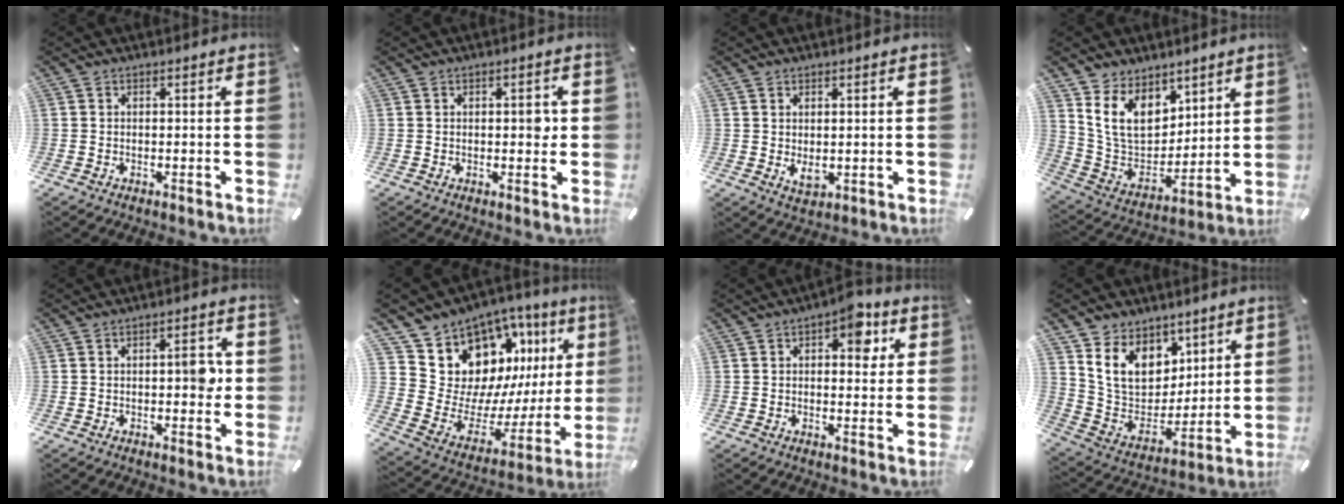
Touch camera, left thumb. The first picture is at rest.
{"total": 3.3, "force": [0.5, 1.8, 2.8], "torque": [-0.023, -0.006, -0.001]}
{"total": 3.4, "force": [0.3, 2.1, 2.7], "torque": [-0.056, -0.007, 0.002]}
{"total": 13.4, "force": [7.5, 9.6, 5.5], "torque": [-0.123, -0.052, 0.149]}
{"total": 5.9, "force": [0.3, 2.7, 5.3], "torque": [-0.064, -0.002, -0.001]}
{"total": 14.0, "force": [8.7, 10.1, 4.3], "torque": [-0.057, -0.105, 0.170]}
{"total": 8.0, "force": [2.9, 4.6, 5.9], "torque": [-0.057, -0.011, 0.040]}
{"total": 13.9, "force": [6.9, 11.0, 4.8], "torque": [-0.096, -0.043, 0.146]}